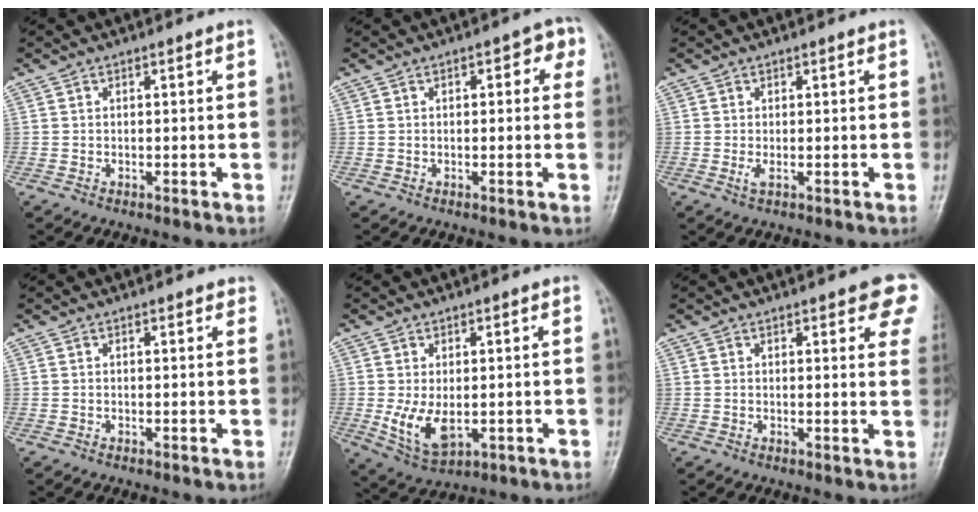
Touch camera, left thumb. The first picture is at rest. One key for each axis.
{"total": 4.4, "fx": 1.2, "fy": 2.2, "fz": 3.5, "tx": -0.017, "ty": 0.008, "tz": 0.005}
{"total": 1.9, "fx": -0.3, "fy": 0.6, "fz": 1.7, "tx": -0.035, "ty": 0.000, "tz": -0.003}
{"total": 1.1, "fx": 0.8, "fy": 0.5, "fz": 0.5, "tx": -0.003, "ty": -0.003, "tz": 0.005}
{"total": 7.4, "fx": -0.7, "fy": 4.2, "fz": 6.0, "tx": -0.110, "ty": -0.010, "tz": 0.001}
{"total": 9.1, "fx": 4.9, "fy": 3.0, "fz": 7.1, "tx": -0.051, "ty": -0.013, "tz": 0.050}